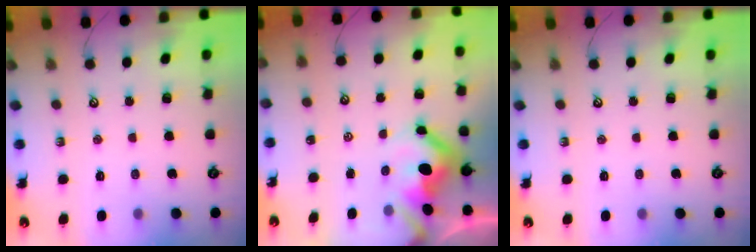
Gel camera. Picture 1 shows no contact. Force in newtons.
{"total": 9.4, "press": 9.4, "slide": 1.2}
{"total": 0.0}